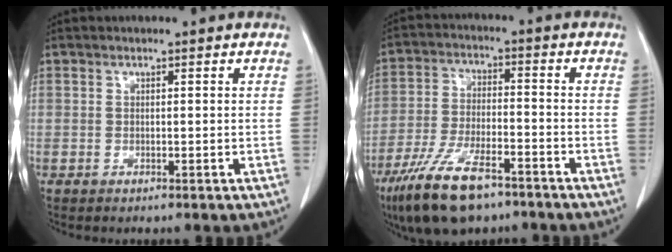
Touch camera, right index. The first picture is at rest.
{"total": 14.0, "force": [-9.4, 4.6, 9.4], "torque": [-0.191, -0.017, -0.167]}